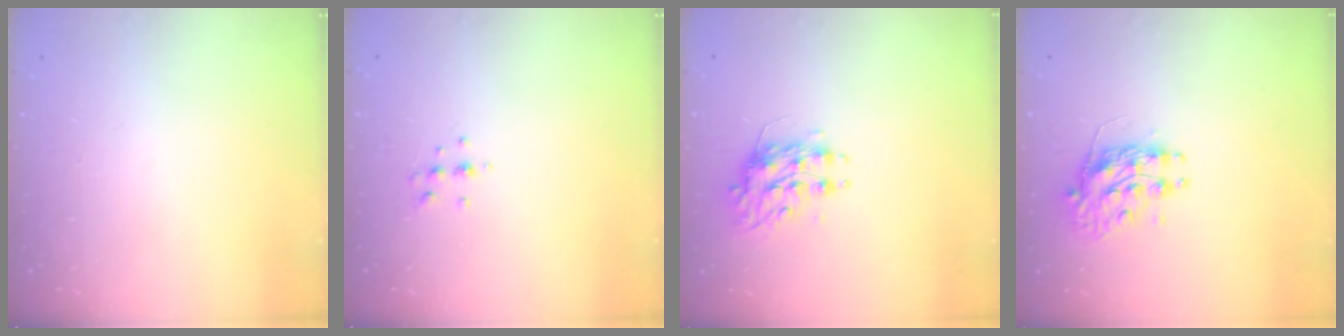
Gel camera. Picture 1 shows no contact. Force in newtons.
{"total": 3.8, "press": 3.6, "slide": 1.1}
{"total": 8.3, "press": 8.2, "slide": 0.6}
{"total": 9.6, "press": 9.6, "slide": 0.7}